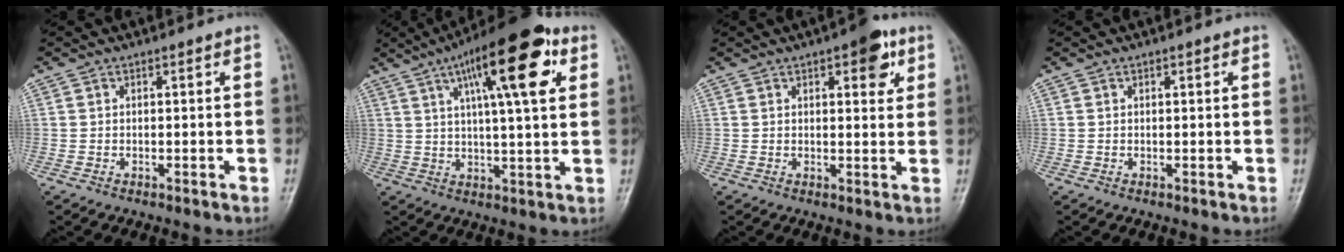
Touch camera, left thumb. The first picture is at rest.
{"total": 17.5, "force": [7.2, 4.8, 15.2], "torque": [-0.210, -0.004, 0.105]}
{"total": 6.1, "force": [3.0, 2.6, 4.6], "torque": [-0.038, -0.009, 0.031]}
{"total": 0.5, "force": [0.2, 0.2, 0.4], "torque": [-0.004, 0.001, 0.003]}